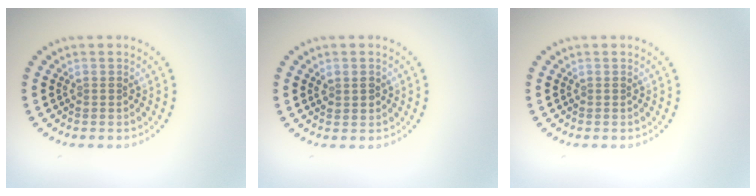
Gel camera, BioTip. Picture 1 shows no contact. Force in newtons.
{"total": 1.5, "press": 1.4, "slide": 0.4}
{"total": 0.0}